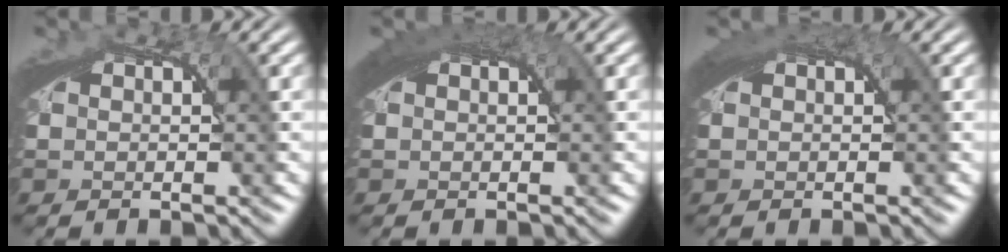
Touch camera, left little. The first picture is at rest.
{"total": 2.8, "force": [1.3, 0.7, 2.4], "torque": [-0.028, 0.013, 0.016]}
{"total": 2.0, "force": [1.0, 0.6, 1.6], "torque": [-0.019, 0.010, 0.012]}